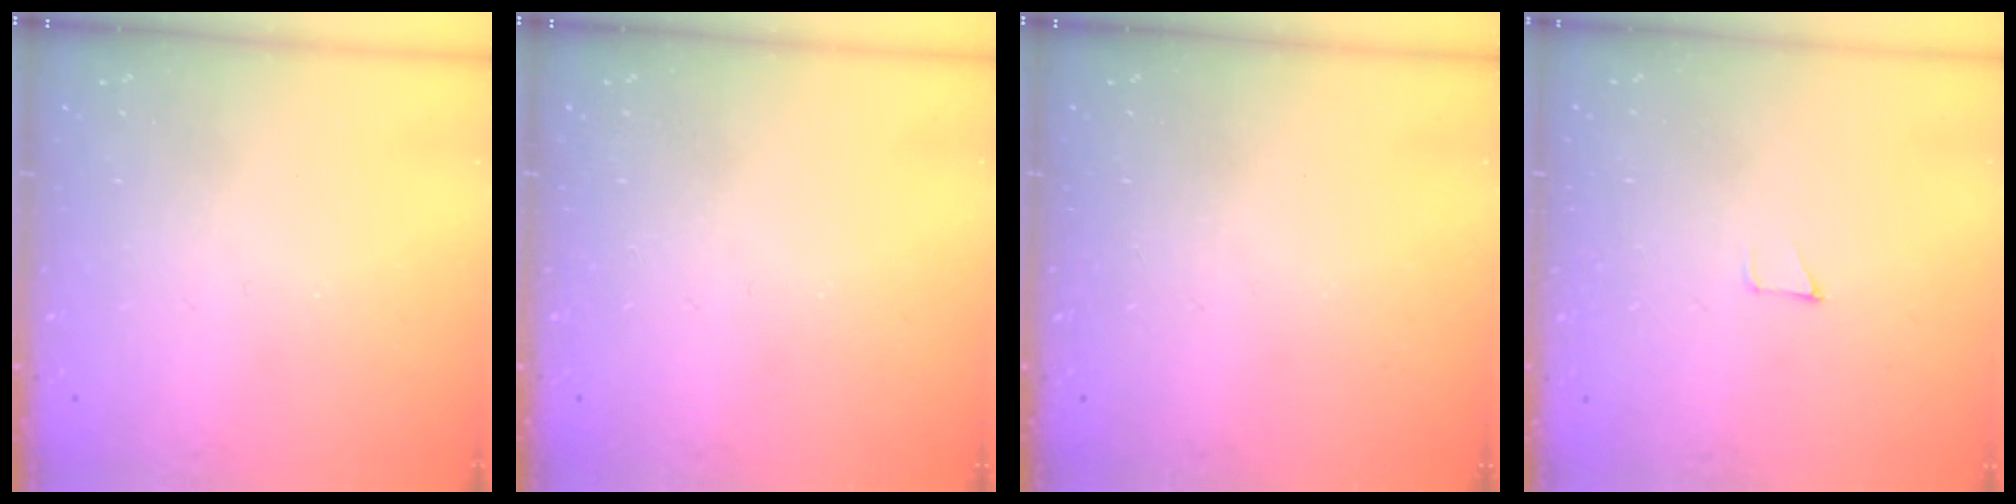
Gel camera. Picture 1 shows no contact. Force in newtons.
{"total": 0.0}
{"total": 0.0}
{"total": 2.6, "press": 2.6, "slide": 0.2}